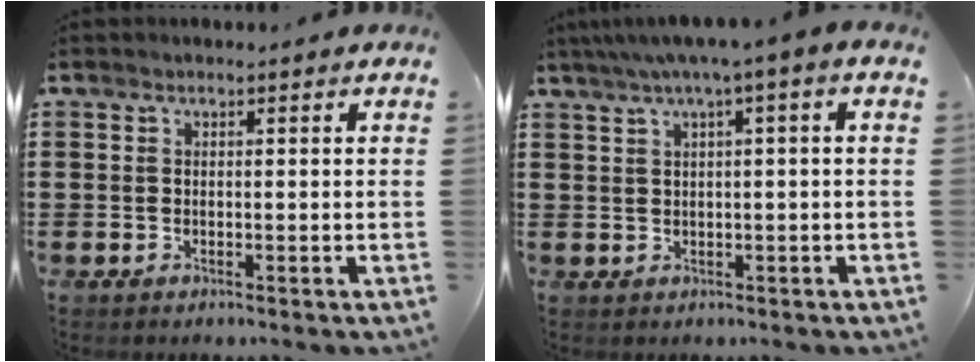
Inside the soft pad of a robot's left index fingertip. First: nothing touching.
{"total": 3.0, "force": [0.2, -0.2, 3.0], "torque": [-0.055, -0.002, 0.000]}